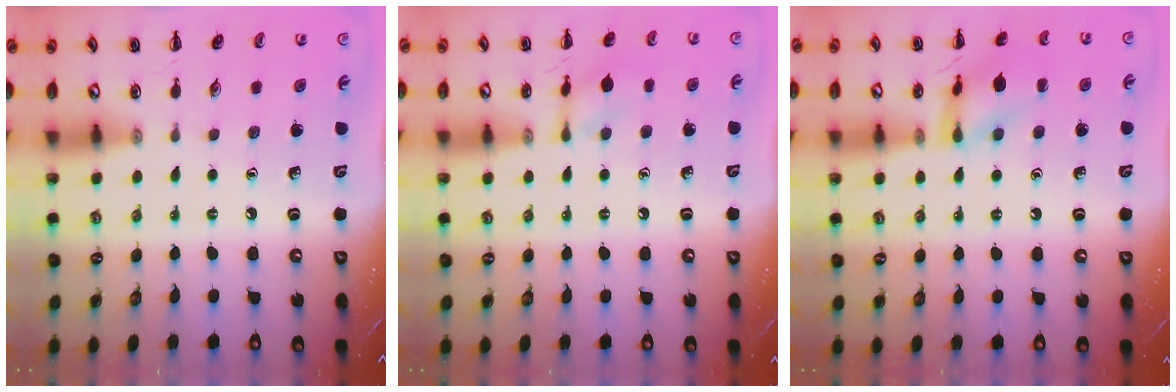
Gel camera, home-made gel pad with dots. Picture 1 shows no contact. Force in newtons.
{"total": 7.4, "press": 7.3, "slide": 0.7}
{"total": 11.8, "press": 11.8, "slide": 1.0}